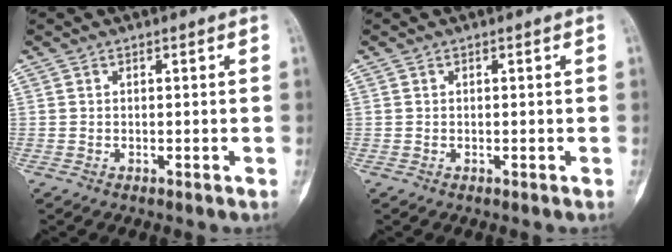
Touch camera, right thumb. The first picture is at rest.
{"total": 0.0}